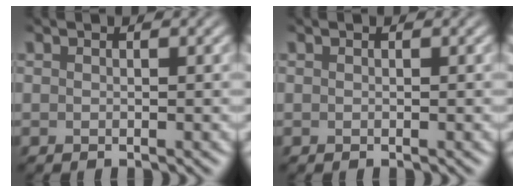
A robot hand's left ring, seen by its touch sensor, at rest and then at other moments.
{"total": 0.0}